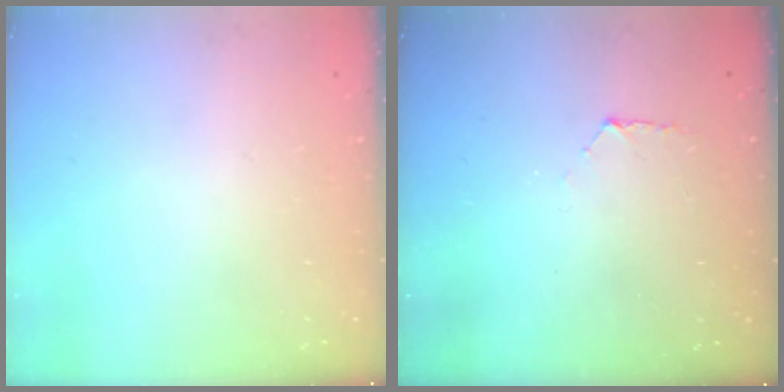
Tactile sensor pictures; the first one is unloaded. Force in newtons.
{"total": 5.1, "press": 5.0, "slide": 0.5}